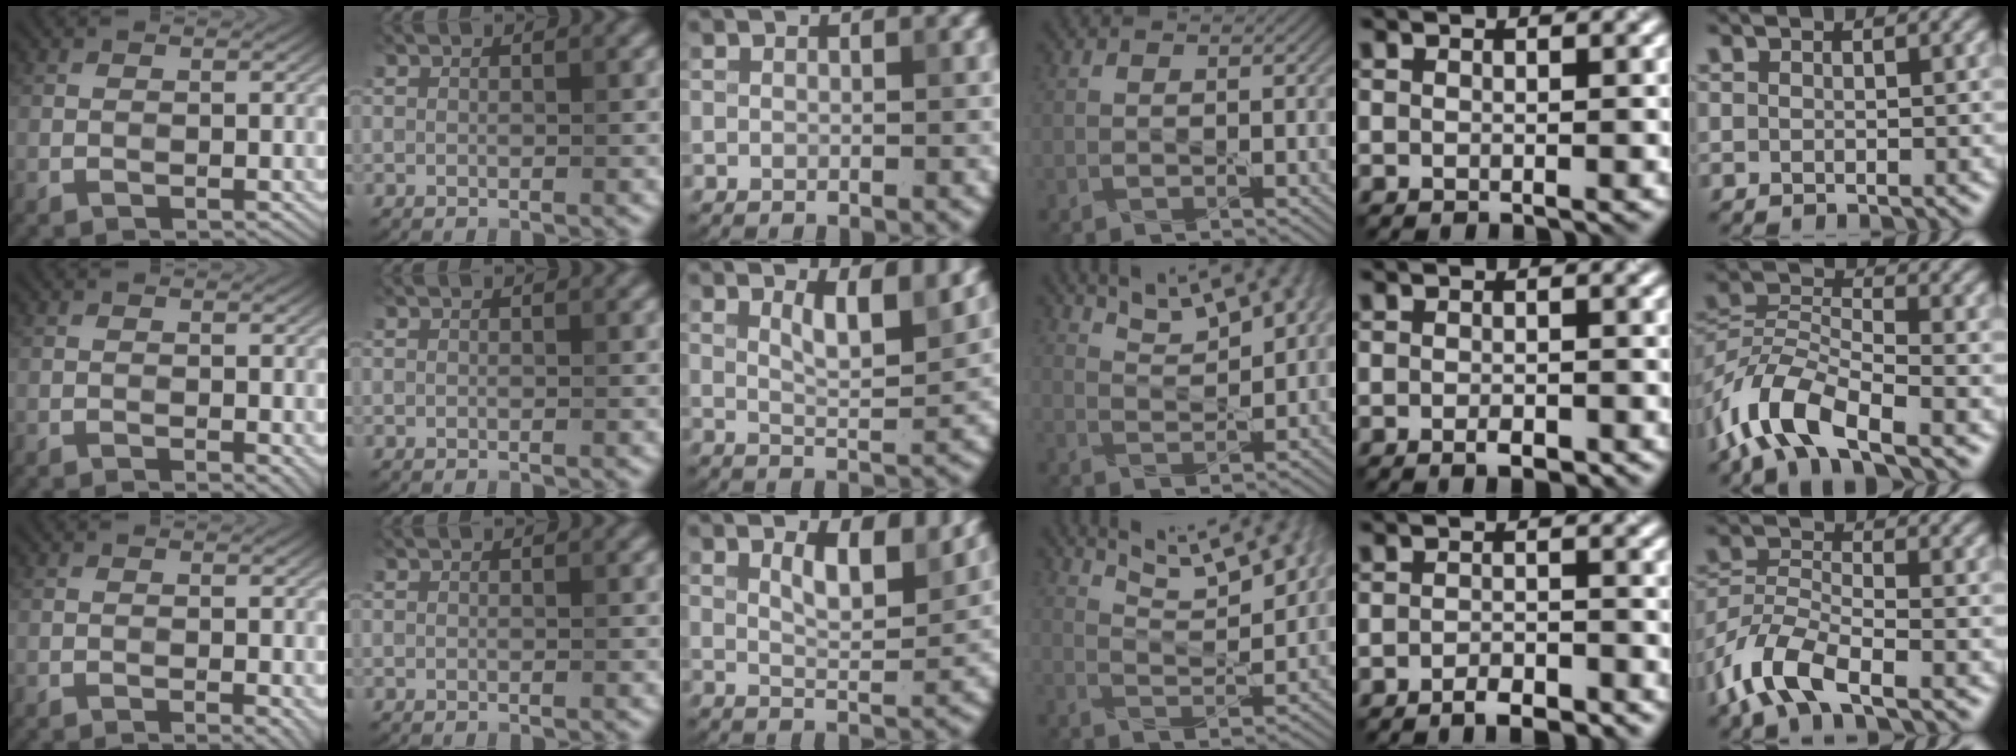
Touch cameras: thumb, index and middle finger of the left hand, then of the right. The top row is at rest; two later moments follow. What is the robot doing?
{"motion": "pour", "object": "sugar"}